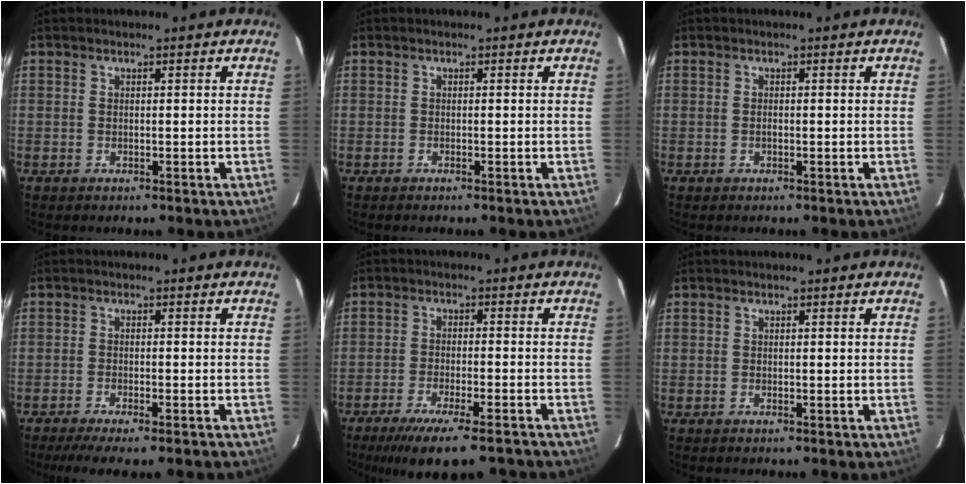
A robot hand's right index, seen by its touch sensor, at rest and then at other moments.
{"total": 0.0}
{"total": 0.5, "force": [-0.2, 0.3, 0.4], "torque": [-0.006, 0.002, -0.005]}
{"total": 8.8, "force": [-7.3, 1.1, 4.8], "torque": [-0.103, -0.029, -0.112]}
{"total": 14.2, "force": [-11.4, 2.8, 8.0], "torque": [-0.158, -0.037, -0.172]}
{"total": 0.0}